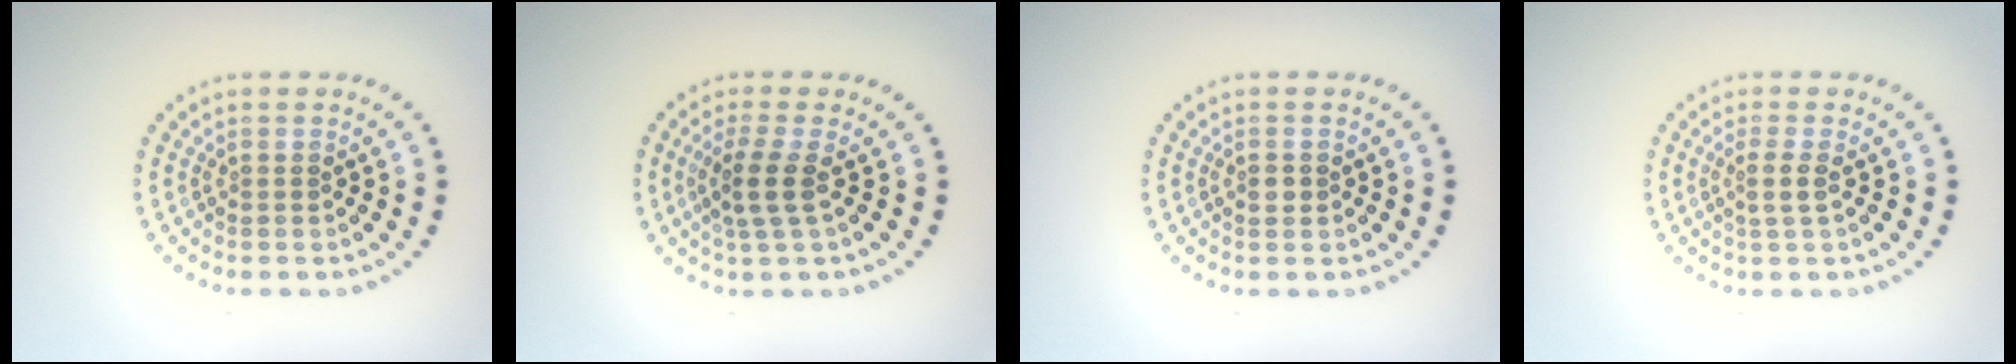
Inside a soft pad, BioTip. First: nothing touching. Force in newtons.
{"total": 2.7, "press": 2.1, "slide": 1.7}
{"total": 1.1, "press": 1.1, "slide": 0.2}
{"total": 1.5, "press": 1.1, "slide": 1.0}